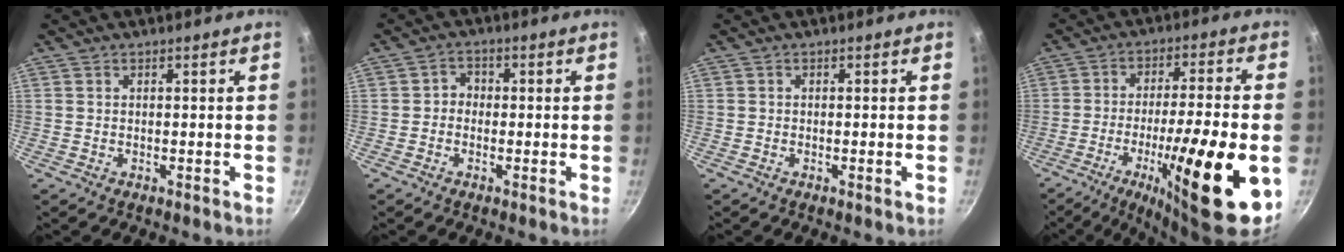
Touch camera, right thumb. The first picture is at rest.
{"total": 2.4, "force": [-0.7, 2.1, 1.0], "torque": [-0.003, 0.013, -0.019]}
{"total": 0.7, "force": [-0.3, 0.0, 0.6], "torque": [-0.015, 0.002, -0.006]}
{"total": 21.8, "force": [-7.6, 4.2, 20.1], "torque": [-0.301, 0.024, -0.116]}